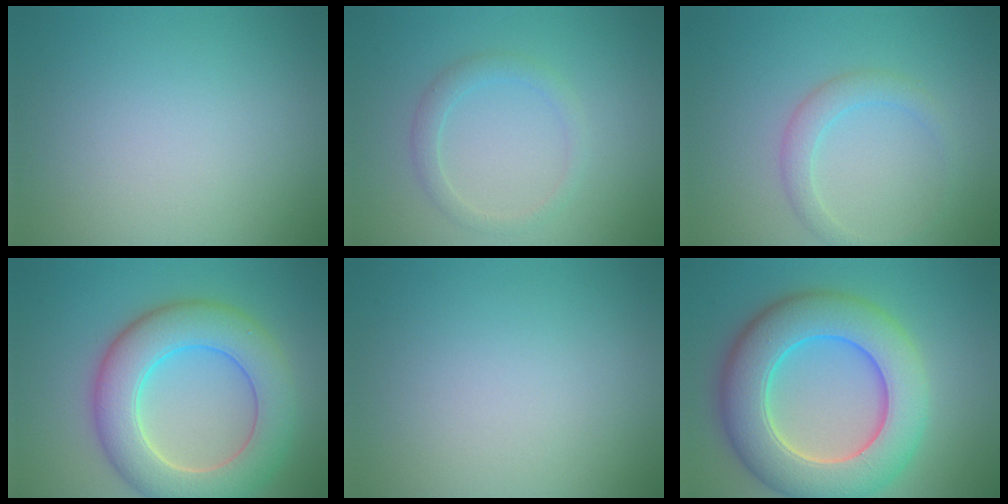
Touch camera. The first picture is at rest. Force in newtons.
{"total": 1.9, "press": 1.9, "slide": 0.1}
{"total": 2.1, "press": 2.1, "slide": 0.1}
{"total": 8.7, "press": 8.7, "slide": 0.9}
{"total": 0.0}
{"total": 10.7, "press": 10.7, "slide": 0.2}